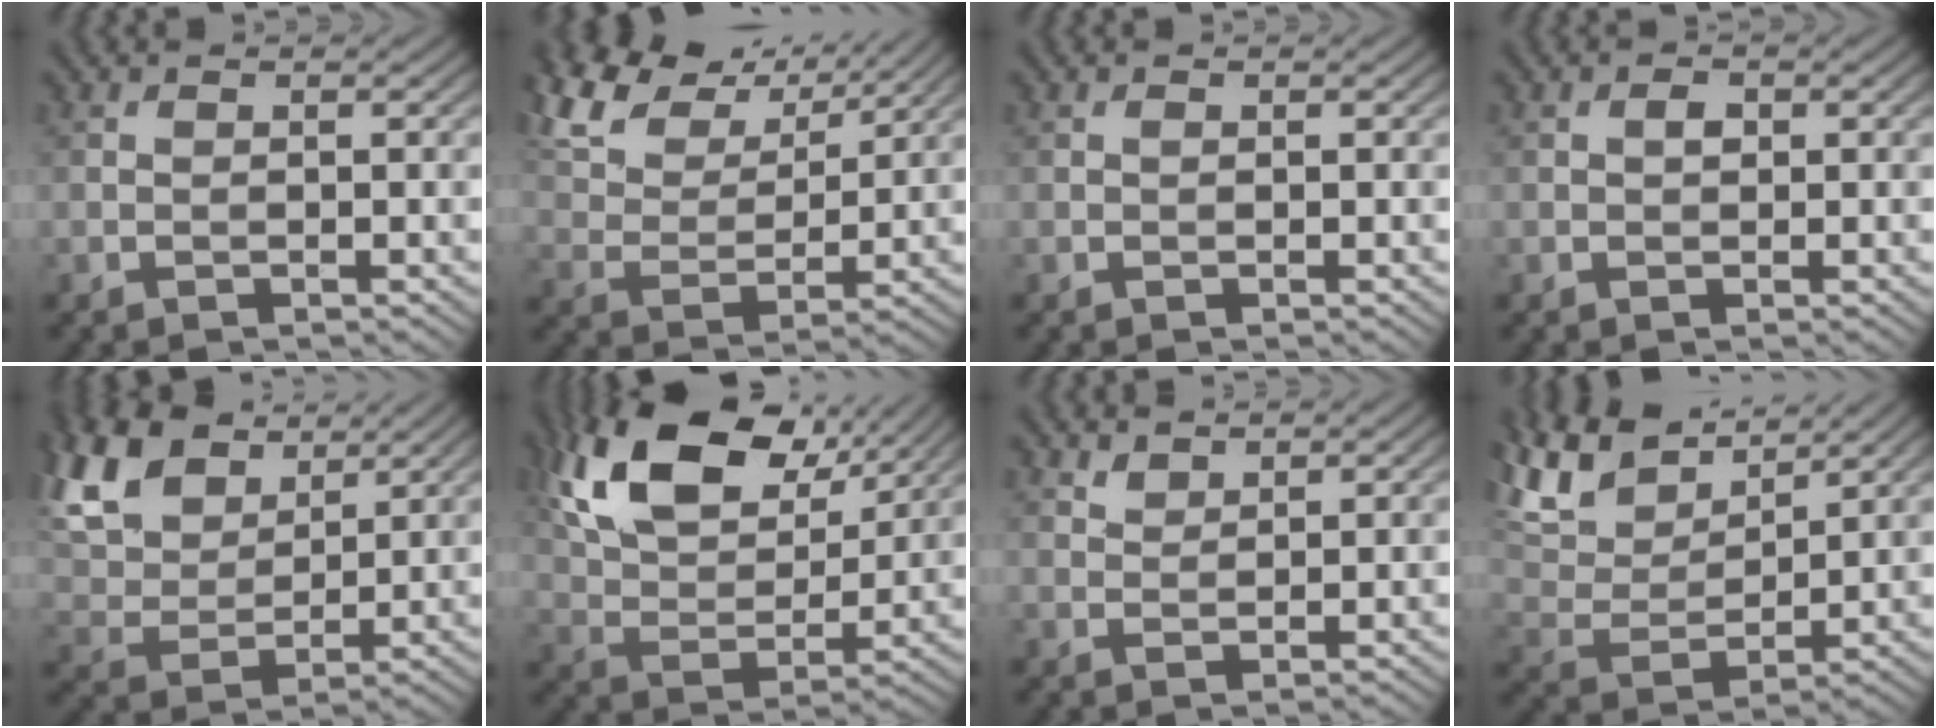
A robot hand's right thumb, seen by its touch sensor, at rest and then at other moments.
{"total": 12.6, "force": [9.4, 5.1, 6.6], "torque": [-0.184, 0.019, 0.154]}
{"total": 0.0}
{"total": 1.2, "force": [0.2, 0.9, 0.8], "torque": [-0.015, 0.002, 0.000]}
{"total": 13.3, "force": [7.8, 7.5, 7.6], "torque": [-0.217, 0.032, 0.143]}
{"total": 16.5, "force": [9.0, 8.9, 10.5], "torque": [-0.223, 0.014, 0.147]}
{"total": 1.9, "force": [1.7, 0.7, 0.6], "torque": [-0.015, 0.000, 0.038]}
{"total": 12.9, "force": [9.5, 5.0, 7.2], "torque": [-0.201, 0.024, 0.168]}